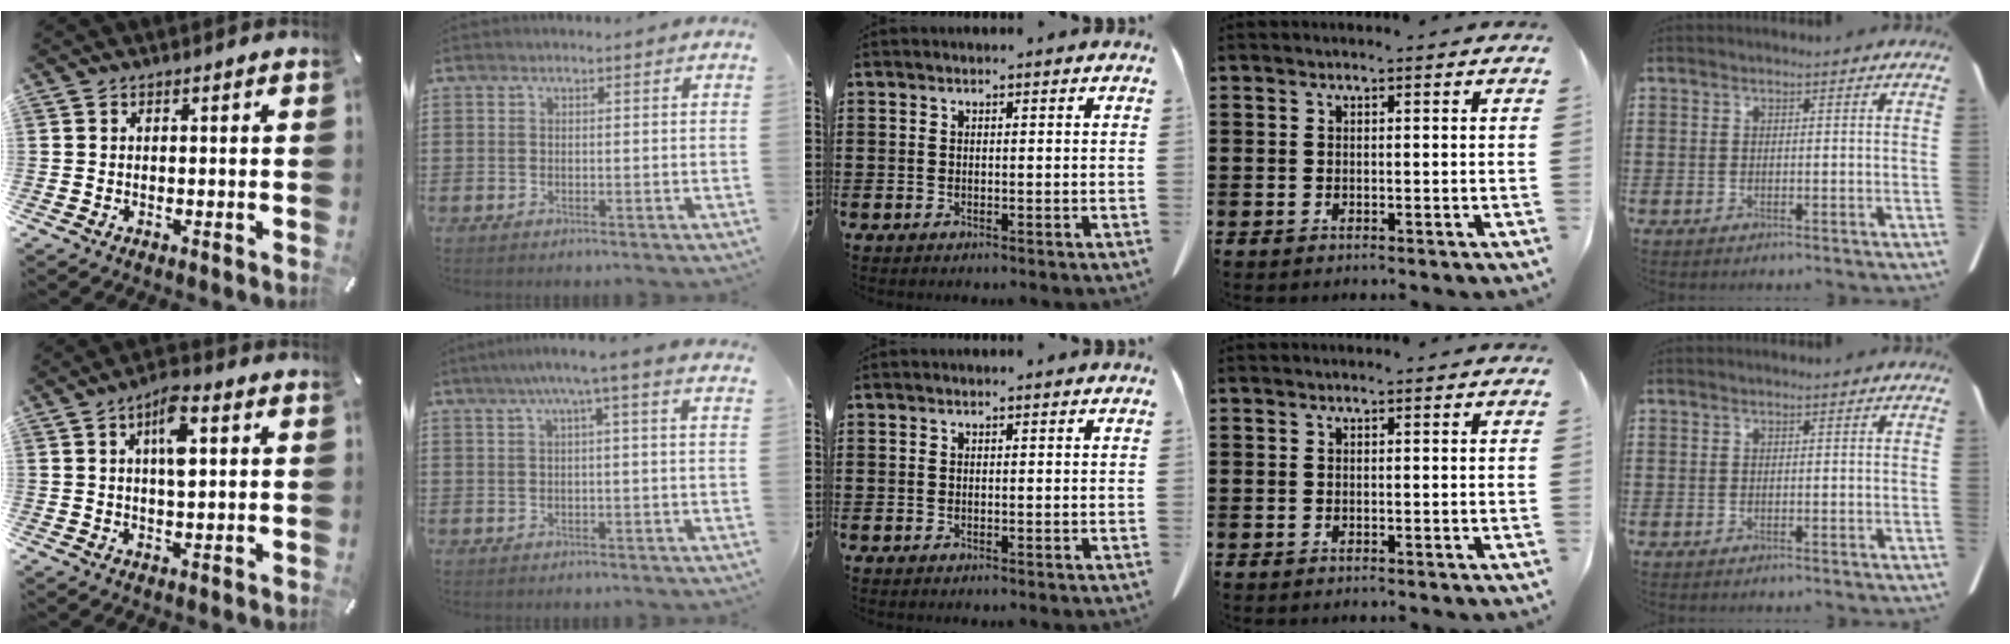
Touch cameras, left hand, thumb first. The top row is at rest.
{"thumb": {"total": 7.3, "force": [2.2, 2.7, 6.4], "torque": [-0.107, -0.001, 0.031]}, "index": {"total": 3.2, "force": [1.1, -0.7, 2.9], "torque": [-0.056, -0.001, 0.016]}}